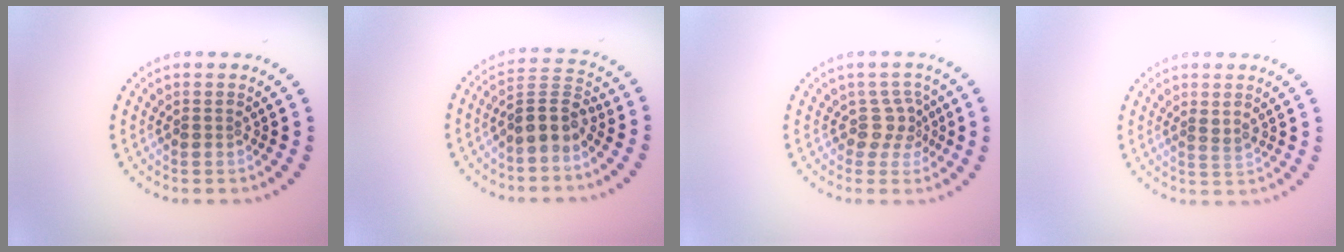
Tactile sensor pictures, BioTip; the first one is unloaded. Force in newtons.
{"total": 3.8, "press": 3.2, "slide": 1.9}
{"total": 2.3, "press": 1.6, "slide": 1.6}
{"total": 1.0, "press": 0.8, "slide": 0.6}